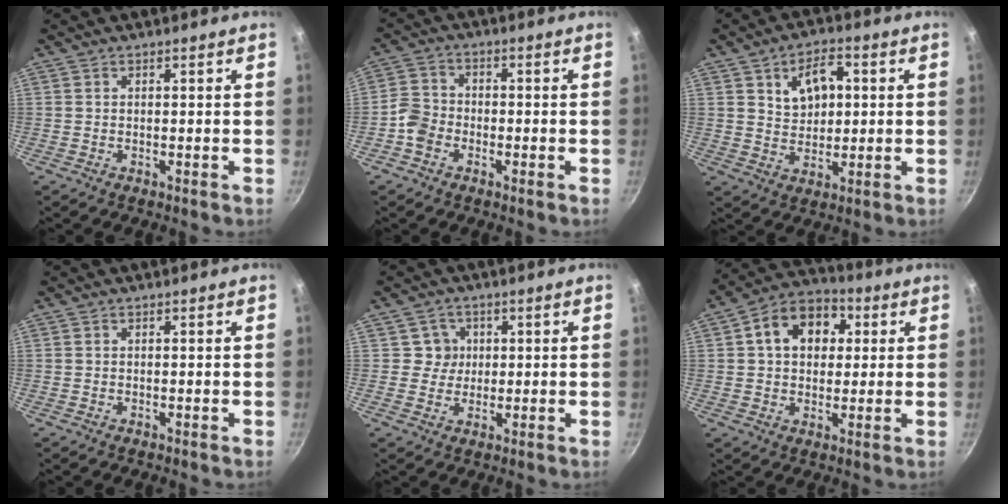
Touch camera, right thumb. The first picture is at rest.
{"total": 4.6, "force": [-2.3, 3.5, 1.8], "torque": [-0.025, 0.023, -0.053]}
{"total": 8.7, "force": [2.4, 5.9, 5.9], "torque": [-0.069, -0.001, 0.042]}
{"total": 0.0}
{"total": 3.9, "force": [0.8, 3.8, 0.4], "torque": [0.025, 0.002, 0.008]}
{"total": 12.7, "force": [3.2, 9.4, 7.9], "torque": [-0.093, 0.019, 0.034]}